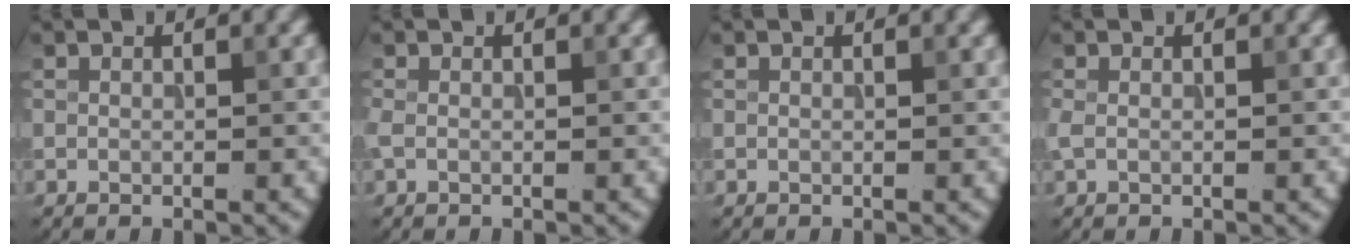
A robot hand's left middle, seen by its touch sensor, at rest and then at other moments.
{"total": 0.8, "force": [-0.2, 0.4, 0.7], "torque": [-0.021, -0.002, -0.006]}
{"total": 0.0}
{"total": 0.8, "force": [-0.1, 0.4, 0.7], "torque": [-0.021, -0.001, -0.002]}